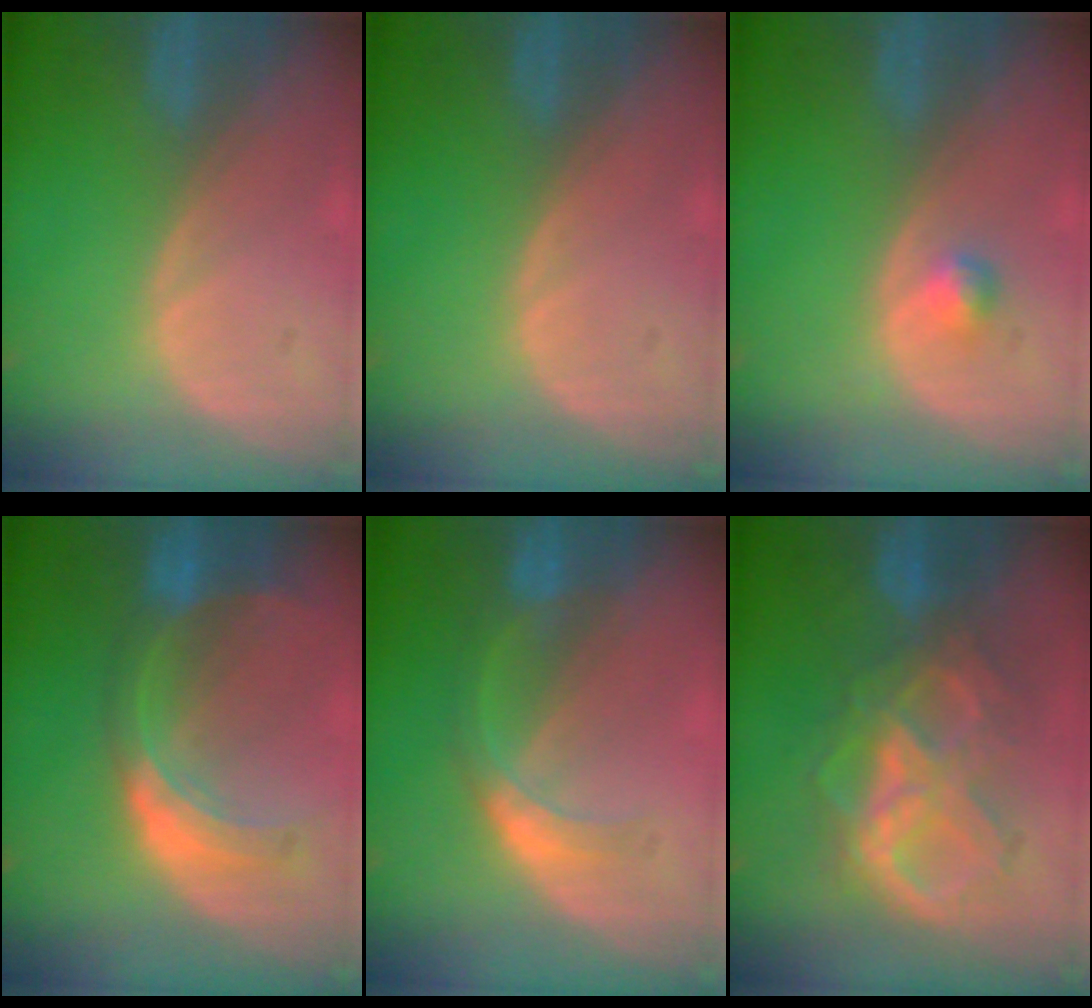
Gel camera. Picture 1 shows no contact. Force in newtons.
{"total": 0.0}
{"total": 1.7, "press": 1.7, "slide": 0.2}
{"total": 8.1, "press": 7.2, "slide": 3.8}
{"total": 5.4, "press": 4.8, "slide": 2.5}
{"total": 9.6, "press": 9.5, "slide": 1.0}